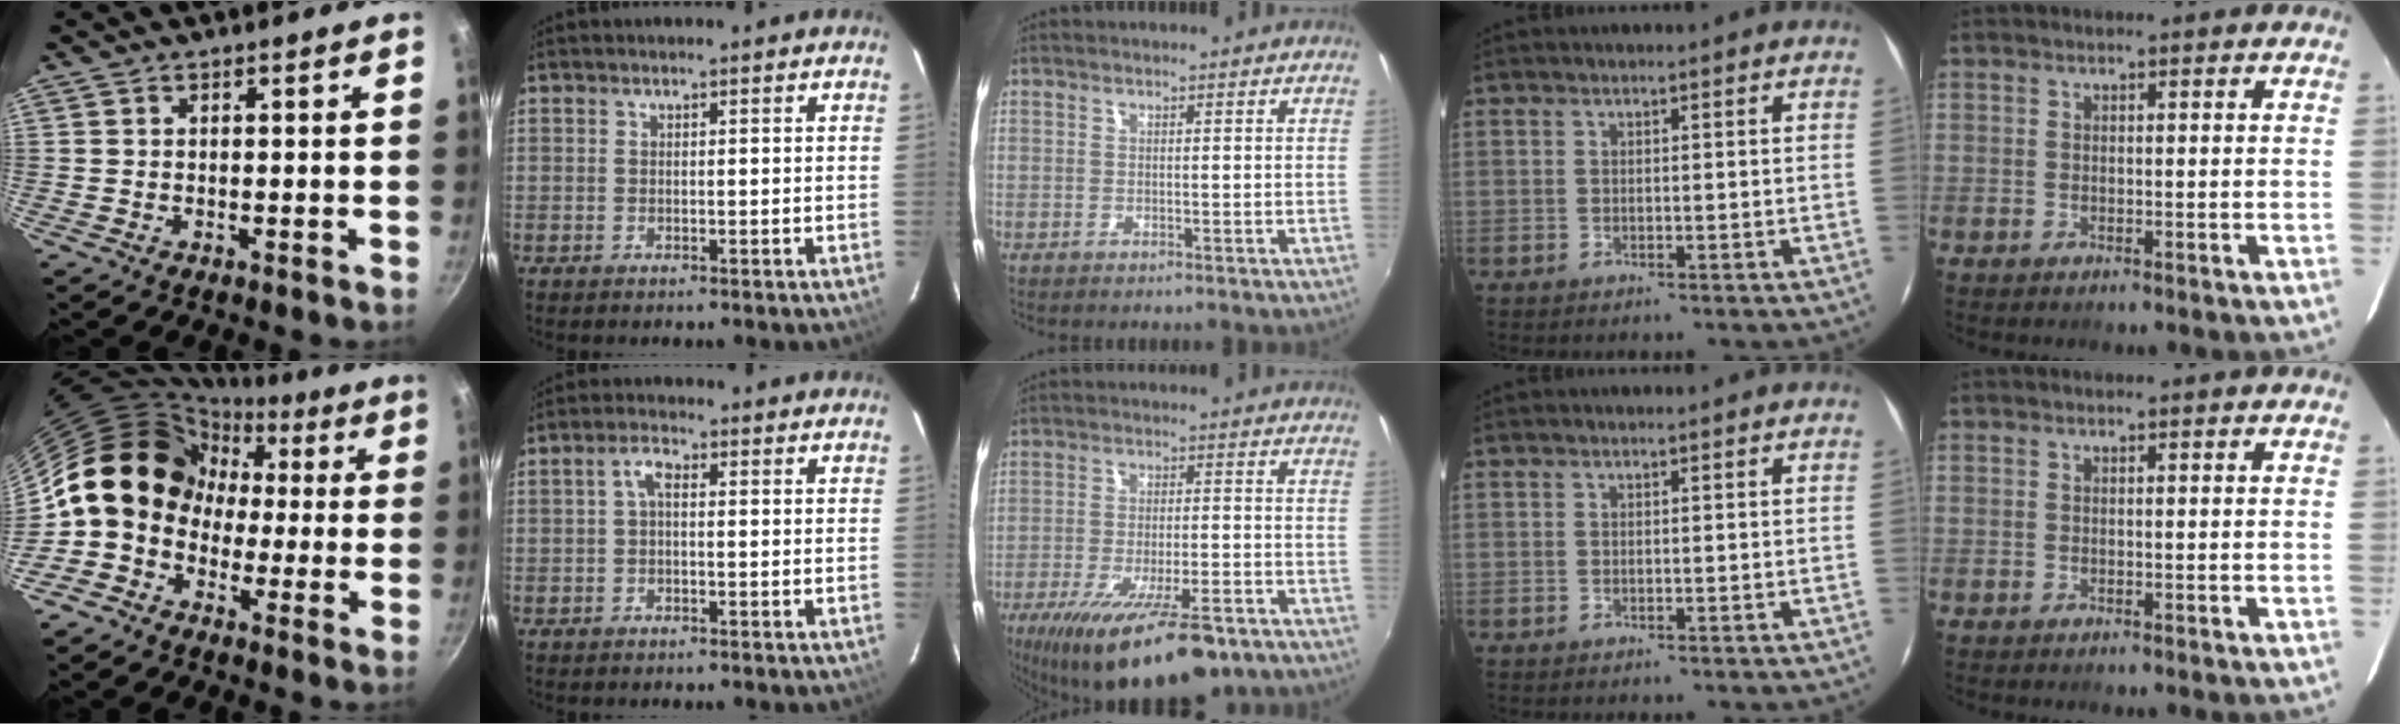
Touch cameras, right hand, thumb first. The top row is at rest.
{"thumb": {"total": 14.8, "force": [-1.1, 12.6, 7.7], "torque": [-0.082, 0.052, -0.042]}, "index": {"total": 2.5, "force": [-0.1, 1.2, 2.2], "torque": [-0.044, 0.012, 0.000]}, "middle": {"total": 19.3, "force": [-12.8, 5.7, 13.3], "torque": [-0.236, -0.047, -0.190]}}